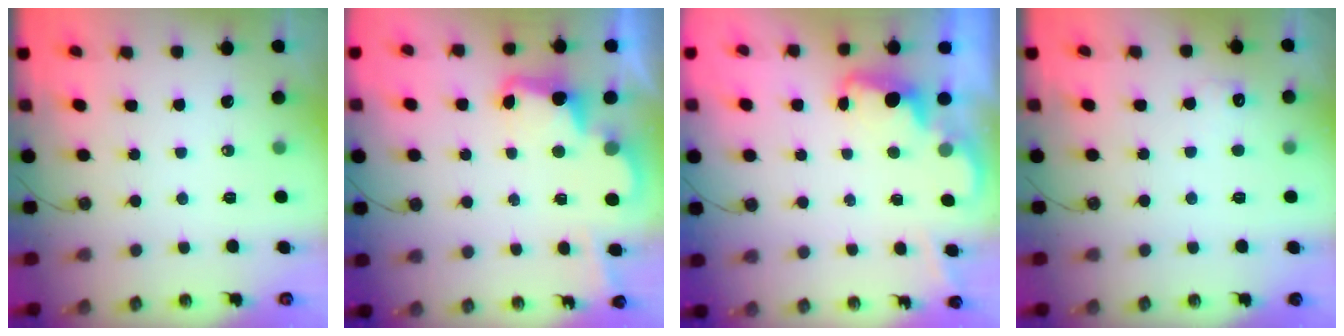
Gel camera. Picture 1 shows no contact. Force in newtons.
{"total": 3.2, "press": 3.1, "slide": 0.6}
{"total": 1.9, "press": 1.9, "slide": 0.6}
{"total": 5.8, "press": 5.7, "slide": 1.3}